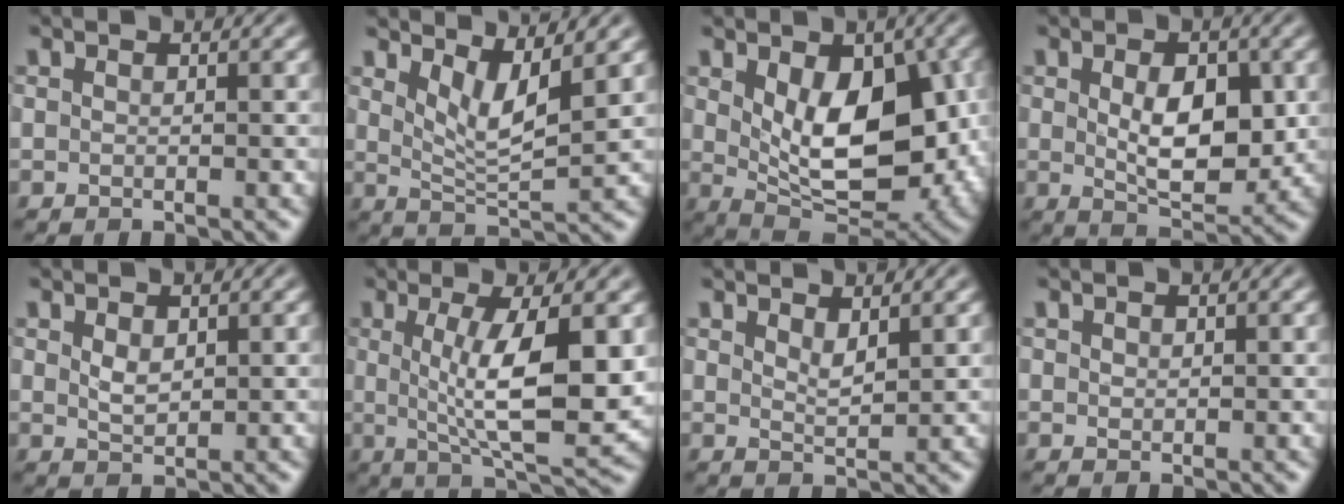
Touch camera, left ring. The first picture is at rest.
{"total": 4.0, "force": [2.3, 1.0, 3.1], "torque": [-0.057, -0.013, 0.043]}
{"total": 10.4, "force": [0.8, 5.7, 8.7], "torque": [-0.140, -0.018, 0.027]}
{"total": 5.9, "force": [0.3, 3.2, 4.9], "torque": [-0.079, -0.008, 0.011]}
{"total": 1.5, "force": [0.6, 0.9, 1.1], "torque": [-0.023, -0.003, 0.017]}
{"total": 8.3, "force": [0.8, 2.1, 8.0], "torque": [-0.127, -0.013, 0.021]}
{"total": 1.6, "force": [1.2, 0.4, 1.1], "torque": [-0.021, -0.003, 0.022]}
{"total": 0.5, "force": [0.4, 0.4, 0.1], "torque": [-0.002, -0.001, 0.009]}